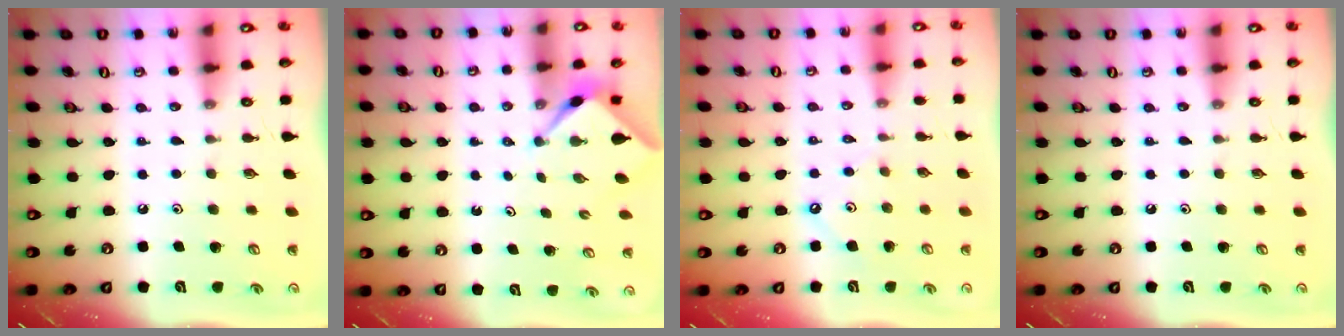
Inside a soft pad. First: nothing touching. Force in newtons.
{"total": 2.2, "press": 2.2, "slide": 0.3}
{"total": 2.0, "press": 2.0, "slide": 0.2}
{"total": 0.0}